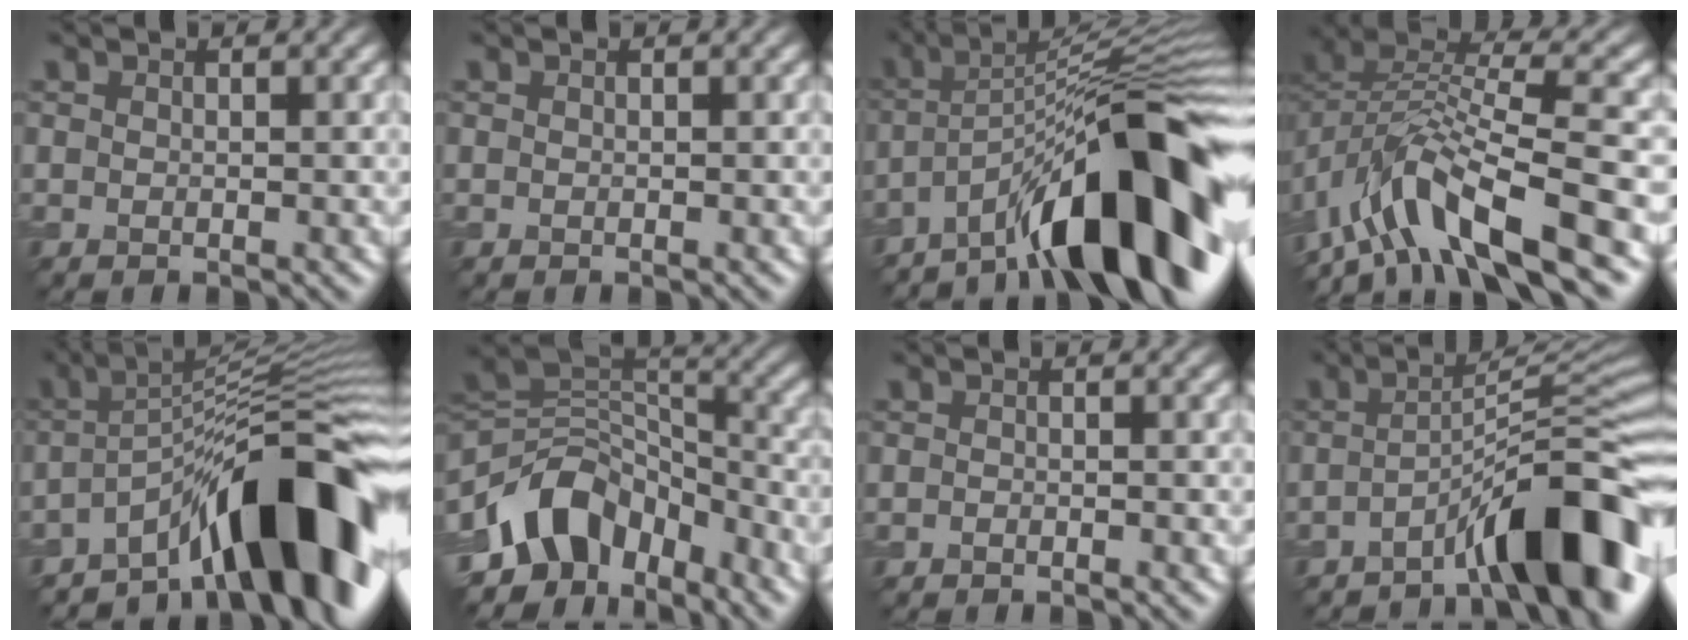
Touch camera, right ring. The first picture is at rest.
{"total": 0.0}
{"total": 13.2, "force": [-7.7, 2.9, 10.4], "torque": [-0.140, 0.024, -0.131]}
{"total": 10.2, "force": [-5.8, 3.6, 7.5], "torque": [-0.126, 0.010, -0.116]}
{"total": 12.7, "force": [-6.7, 3.5, 10.2], "torque": [-0.120, 0.023, -0.115]}
{"total": 10.1, "force": [-5.3, 6.6, 5.6], "torque": [-0.089, 0.011, -0.100]}
{"total": 0.7, "force": [-0.6, 0.1, 0.4], "torque": [-0.007, -0.002, -0.013]}
{"total": 10.0, "force": [-5.4, 1.9, 8.2], "torque": [-0.105, 0.021, -0.091]}